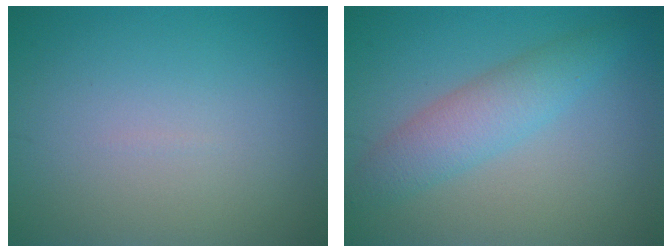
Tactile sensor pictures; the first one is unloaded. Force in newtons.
{"total": 3.8, "press": 3.8, "slide": 0.2}